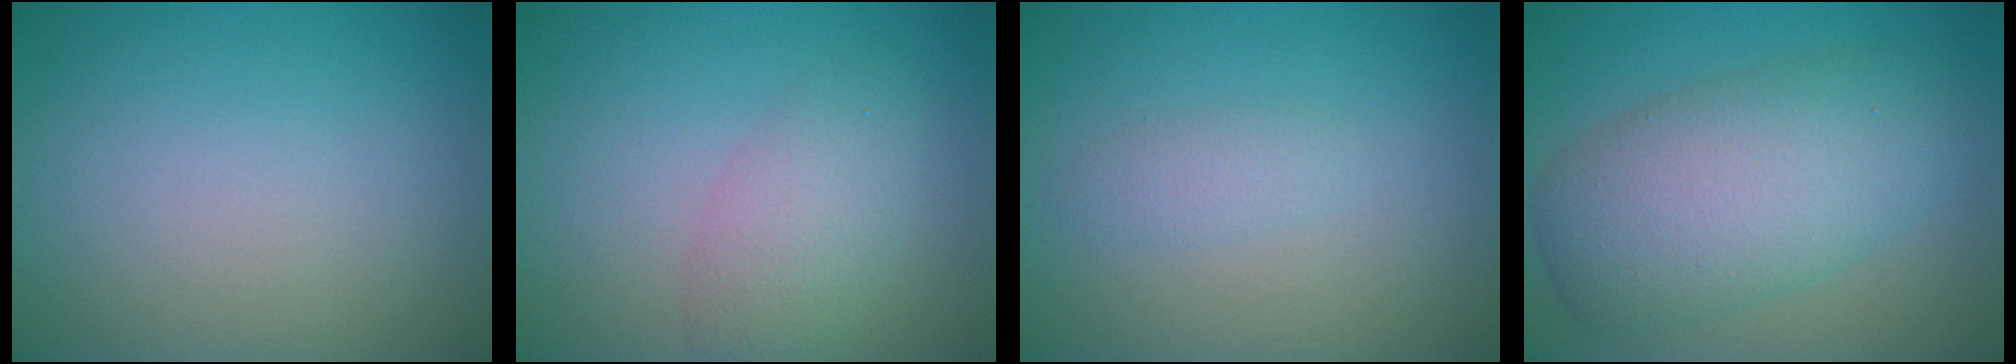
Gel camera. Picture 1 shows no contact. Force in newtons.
{"total": 2.3, "press": 2.3, "slide": 0.2}
{"total": 1.3, "press": 1.3, "slide": 0.1}
{"total": 8.3, "press": 8.3, "slide": 0.3}